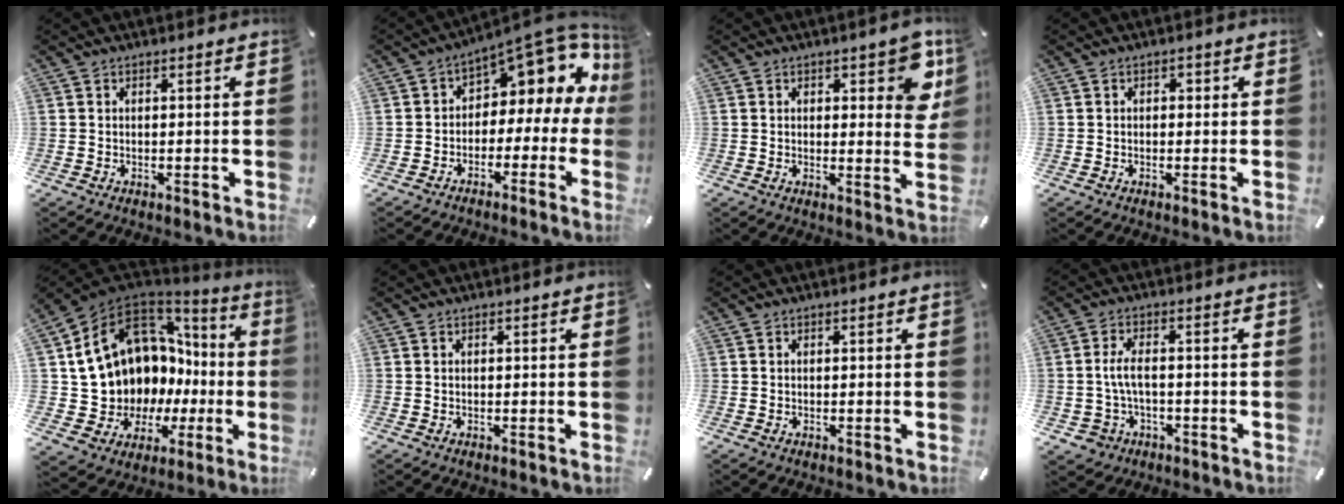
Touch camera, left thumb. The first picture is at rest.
{"total": 9.3, "force": [5.4, 5.2, 5.5], "torque": [-0.076, -0.051, 0.089]}
{"total": 8.3, "force": [3.6, 3.8, 6.4], "torque": [-0.069, -0.018, 0.057]}
{"total": 1.1, "force": [-0.2, 0.9, 0.5], "torque": [-0.011, 0.006, -0.006]}
{"total": 16.9, "force": [5.0, 13.4, 9.0], "torque": [-0.156, -0.069, 0.135]}
{"total": 0.0}
{"total": 0.0}
{"total": 5.5, "force": [-0.9, 3.7, 4.0], "torque": [-0.089, 0.007, -0.019]}